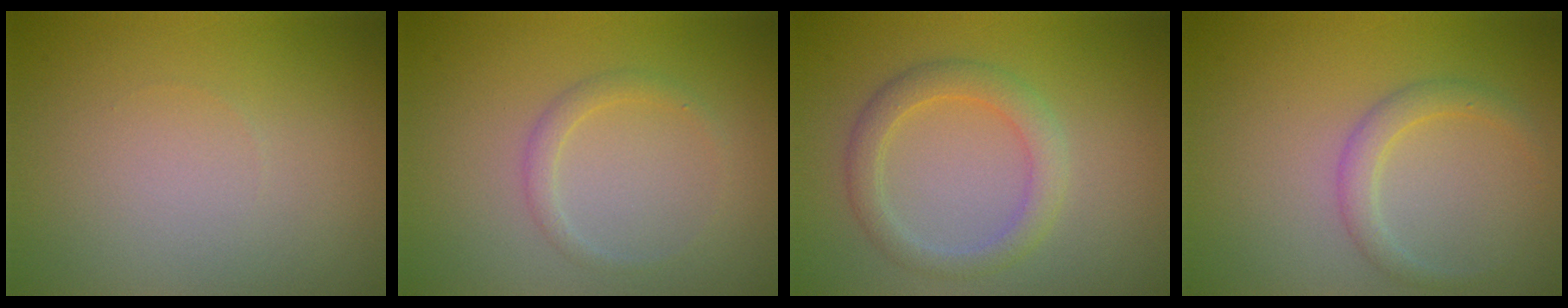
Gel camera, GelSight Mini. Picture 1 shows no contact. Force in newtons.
{"total": 1.3, "press": 1.3, "slide": 0.0}
{"total": 2.9, "press": 2.9, "slide": 0.4}
{"total": 1.9, "press": 1.9, "slide": 0.2}